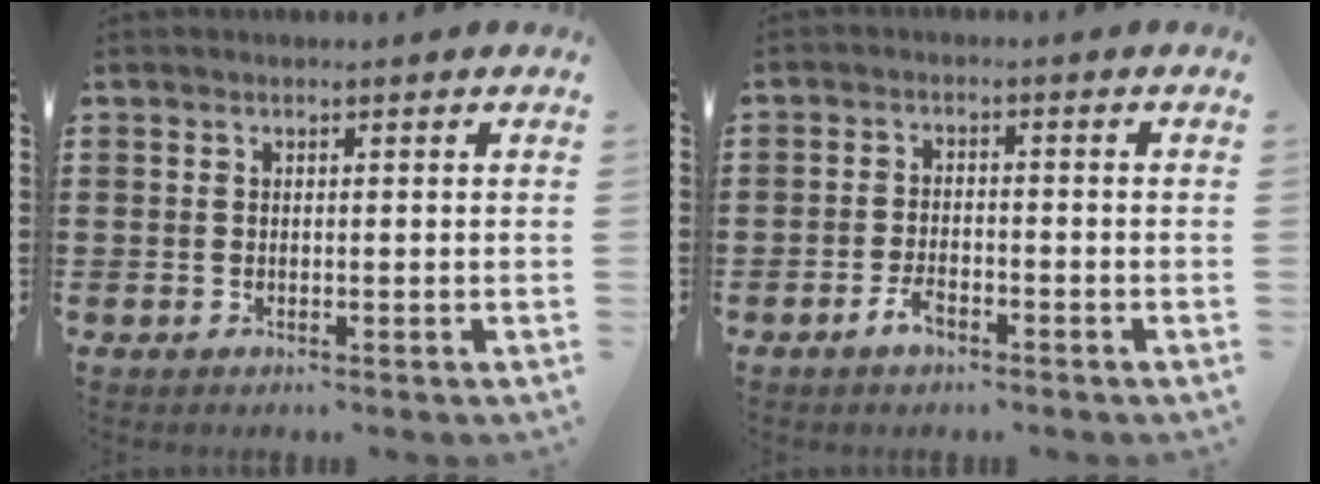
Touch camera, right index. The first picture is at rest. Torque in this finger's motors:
{"motor_torque": [1.60, 0.54, 0.00, -0.01]}